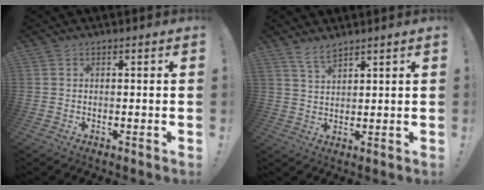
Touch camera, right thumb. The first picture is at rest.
{"total": 4.5, "force": [3.9, 1.0, 2.0], "torque": [-0.041, -0.020, 0.071]}